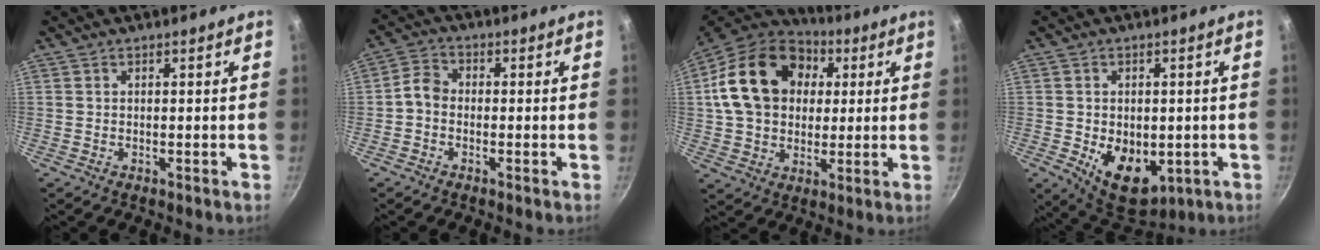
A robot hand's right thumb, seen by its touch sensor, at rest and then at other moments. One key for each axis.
{"total": 3.8, "fx": -1.1, "fy": 2.9, "fz": 2.1, "tx": -0.041, "ty": 0.022, "tz": -0.034}
{"total": 21.0, "fx": 4.5, "fy": 15.9, "fz": 13.0, "tx": -0.203, "ty": 0.018, "tz": 0.072}
{"total": 11.8, "fx": -2.5, "fy": 7.8, "fz": 8.5, "tx": -0.093, "ty": -0.015, "tz": -0.018}